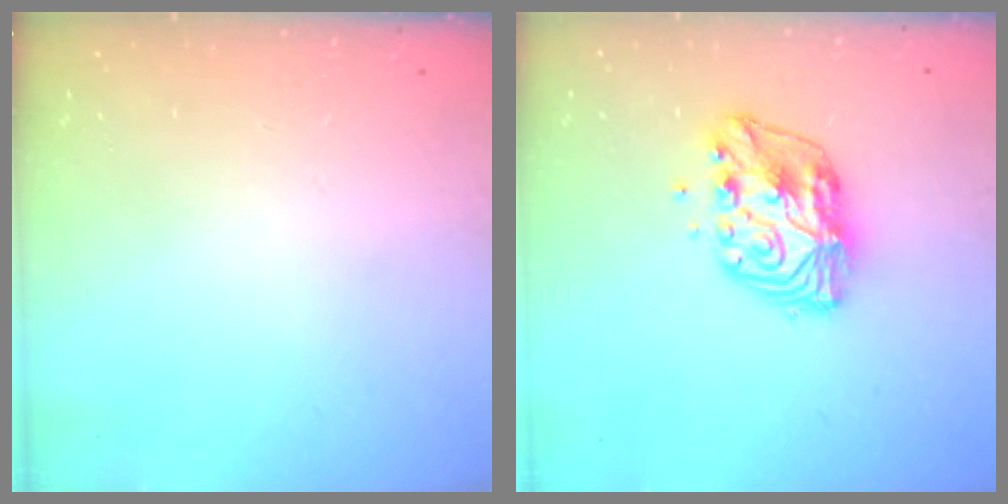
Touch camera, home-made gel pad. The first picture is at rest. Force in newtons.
{"total": 9.8, "press": 9.8, "slide": 0.7}